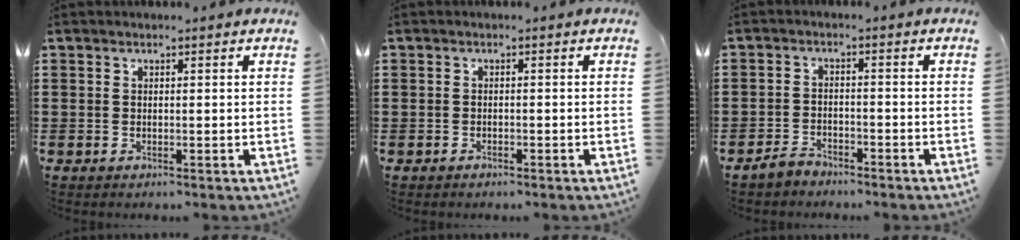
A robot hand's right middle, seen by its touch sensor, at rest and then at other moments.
{"total": 0.9, "force": [-0.7, 0.5, -0.1], "torque": [0.000, 0.000, -0.016]}
{"total": 2.7, "force": [-2.5, 1.1, 0.2], "torque": [-0.018, 0.002, -0.054]}